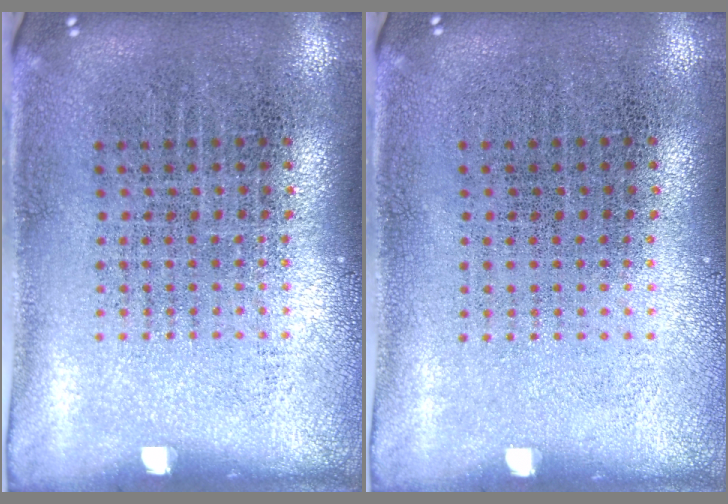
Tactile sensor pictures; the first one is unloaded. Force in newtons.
{"total": 0.0}